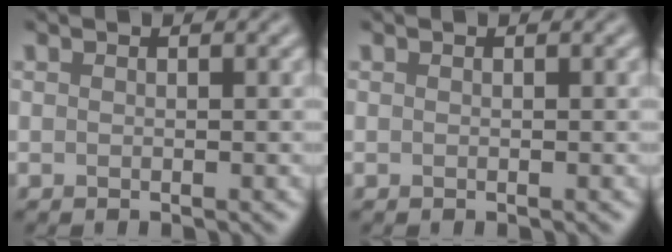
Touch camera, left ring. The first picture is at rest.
{"total": 0.0}